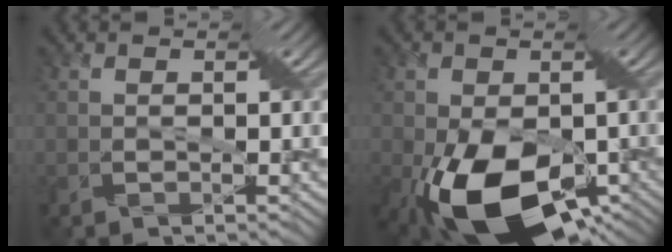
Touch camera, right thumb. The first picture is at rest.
{"total": 16.0, "force": [-5.7, 9.3, 11.7], "torque": [-0.202, -0.045, -0.086]}